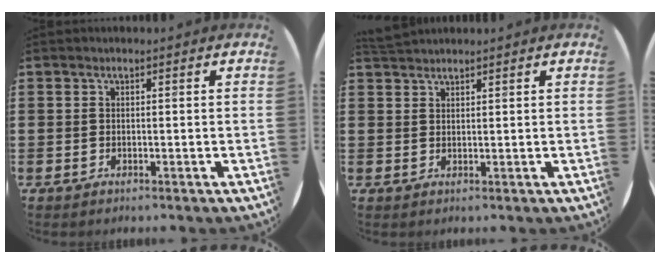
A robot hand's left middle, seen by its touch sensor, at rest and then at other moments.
{"total": 1.5, "force": [1.5, 0.1, 0.0], "torque": [-0.002, 0.002, 0.030]}